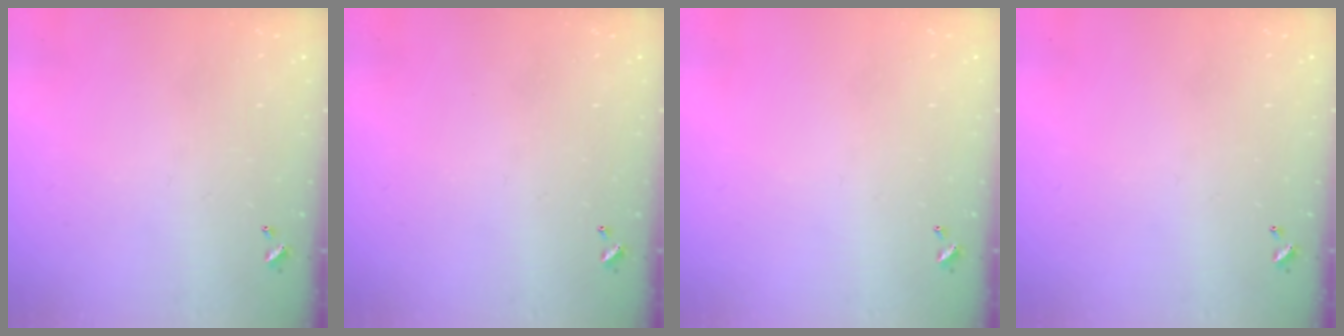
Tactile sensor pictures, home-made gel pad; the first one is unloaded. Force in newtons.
{"total": 0.0}
{"total": 0.0}
{"total": 0.0}